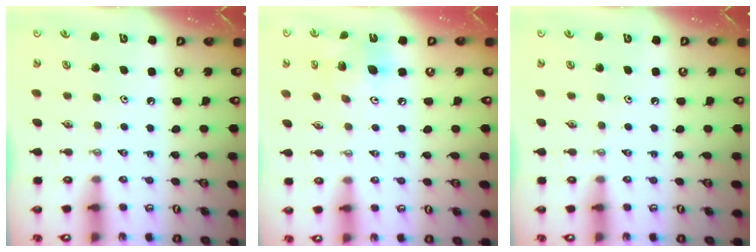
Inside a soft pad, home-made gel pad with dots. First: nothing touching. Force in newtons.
{"total": 11.9, "press": 11.6, "slide": 2.6}
{"total": 0.0}